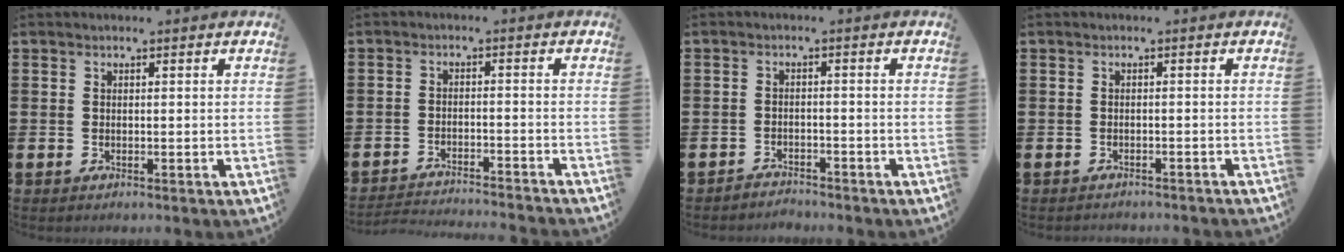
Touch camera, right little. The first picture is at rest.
{"total": 2.6, "force": [-2.6, -0.2, 0.2], "torque": [-0.005, 0.002, -0.056]}
{"total": 1.9, "force": [-1.9, 0.1, -0.4], "torque": [0.000, 0.005, -0.042]}
{"total": 0.8, "force": [-0.8, 0.0, 0.0], "torque": [-0.001, 0.000, -0.017]}